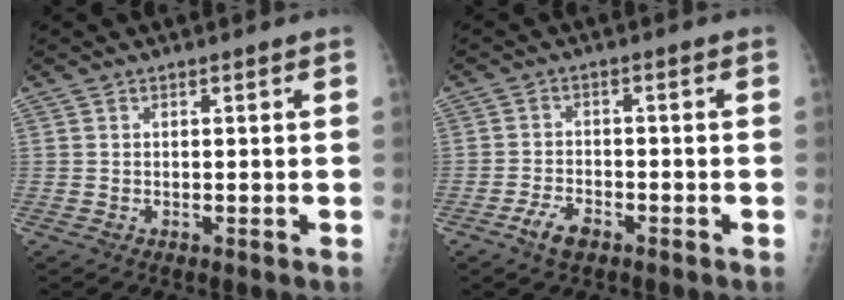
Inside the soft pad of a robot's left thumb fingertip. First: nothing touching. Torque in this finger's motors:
{"motor_torque": [-0.17, 0.18, 0.14, 0.12, 0.00]}